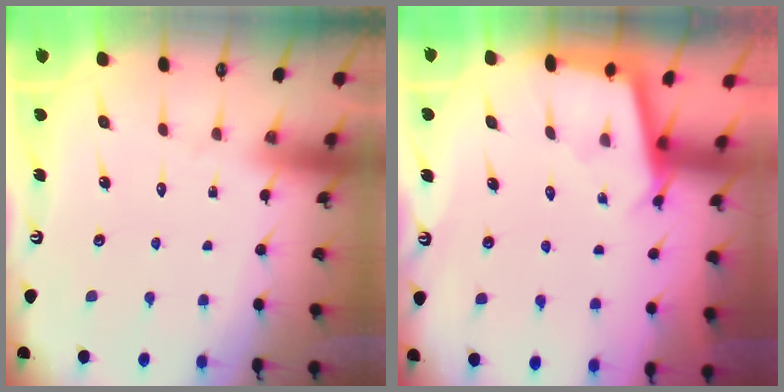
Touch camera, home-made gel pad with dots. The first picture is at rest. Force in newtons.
{"total": 2.9, "press": 2.9, "slide": 0.3}